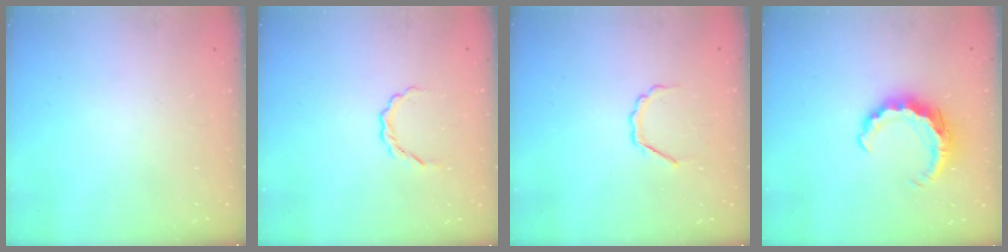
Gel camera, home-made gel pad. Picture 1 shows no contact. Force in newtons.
{"total": 3.3, "press": 3.2, "slide": 0.7}
{"total": 3.7, "press": 3.6, "slide": 0.8}
{"total": 8.1, "press": 8.0, "slide": 0.7}